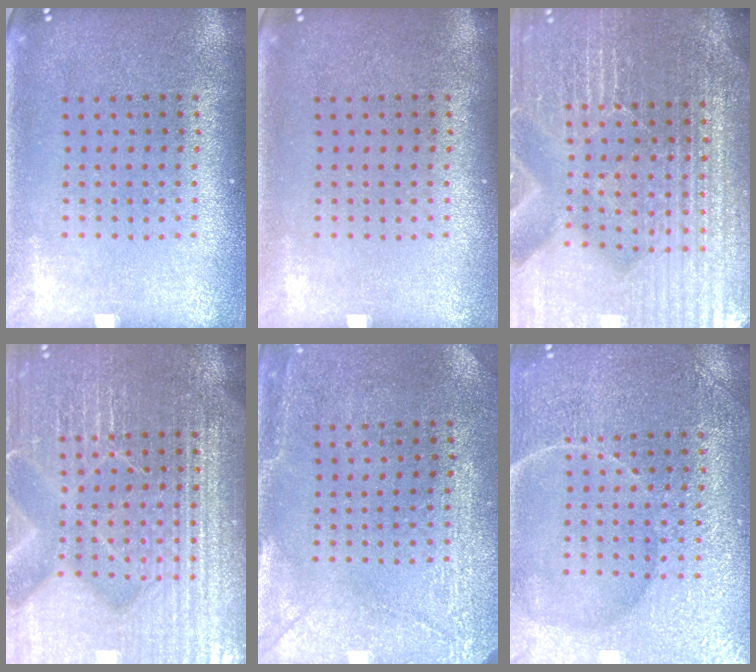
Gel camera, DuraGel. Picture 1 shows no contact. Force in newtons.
{"total": 0.0}
{"total": 5.3, "press": 4.9, "slide": 2.1}
{"total": 7.4, "press": 7.3, "slide": 0.9}
{"total": 2.9, "press": 2.6, "slide": 1.3}
{"total": 4.4, "press": 4.3, "slide": 0.8}